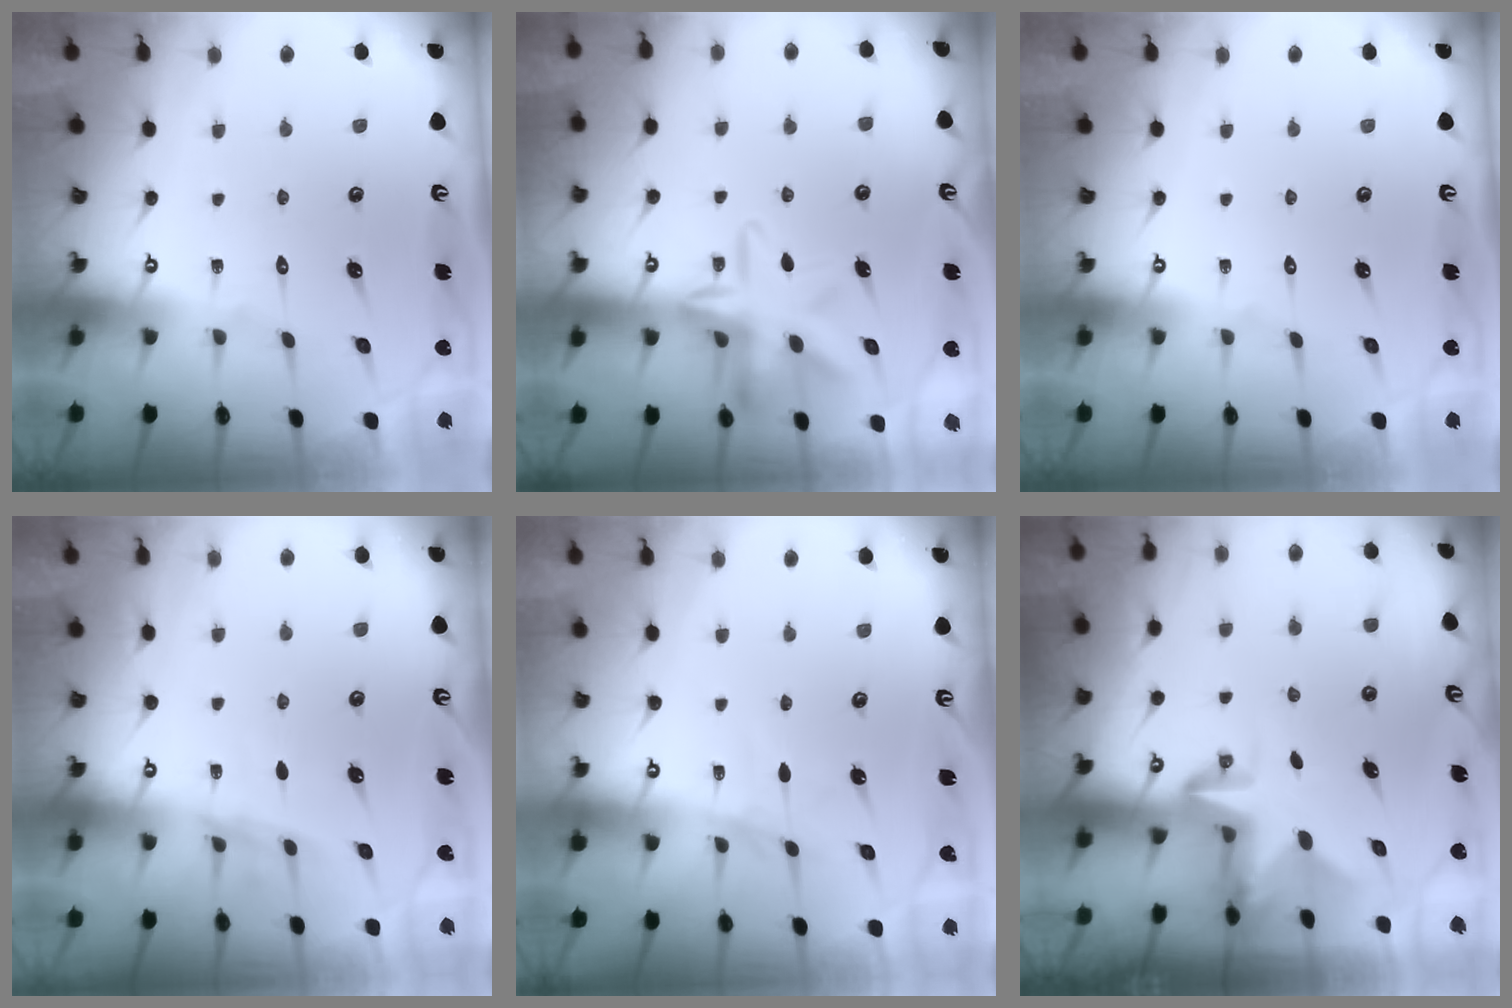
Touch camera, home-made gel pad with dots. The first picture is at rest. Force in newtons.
{"total": 13.2, "press": 13.1, "slide": 1.3}
{"total": 0.0}
{"total": 5.6, "press": 5.5, "slide": 1.3}
{"total": 2.3, "press": 2.3, "slide": 0.3}
{"total": 3.1, "press": 3.0, "slide": 0.5}